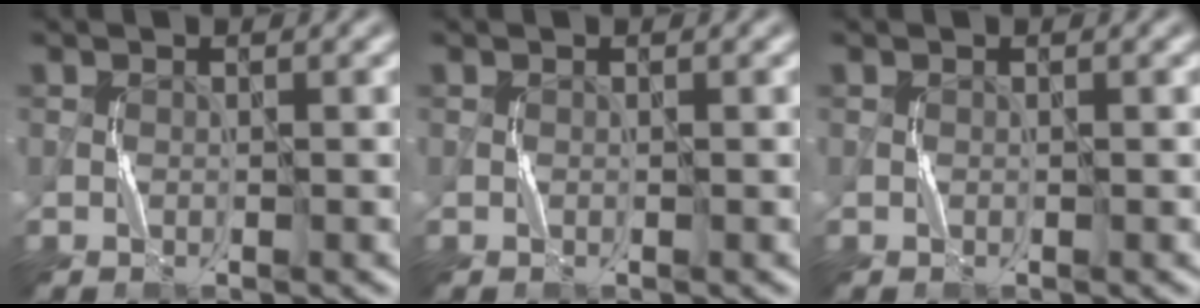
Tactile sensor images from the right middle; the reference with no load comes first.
{"total": 0.0}
{"total": 0.0}